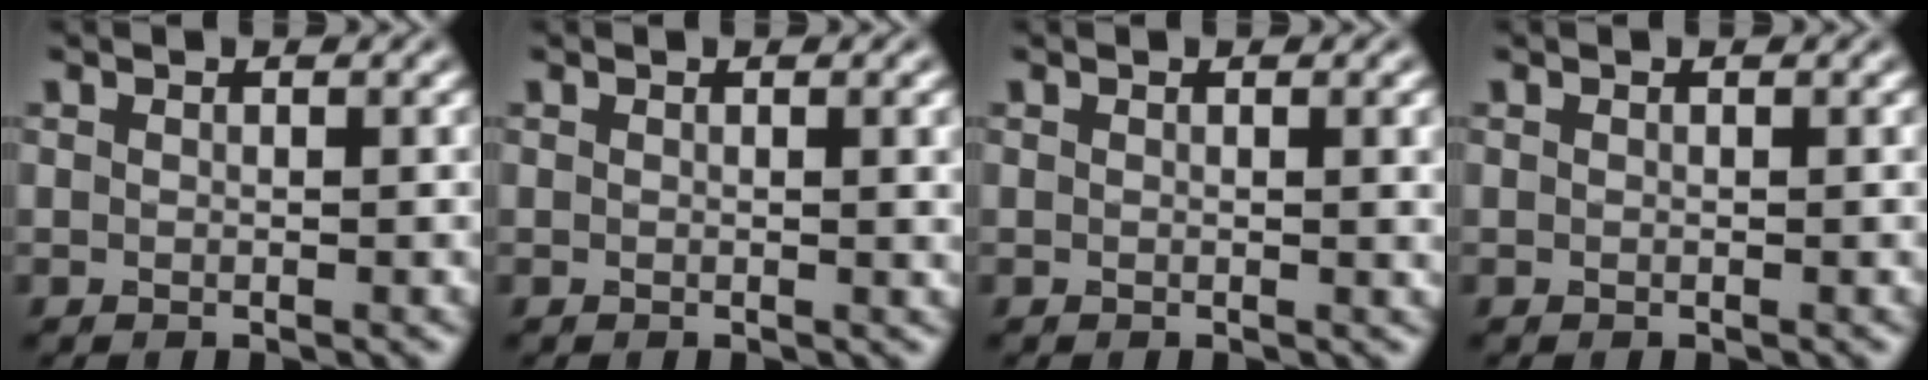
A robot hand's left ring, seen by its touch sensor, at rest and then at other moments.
{"total": 1.8, "force": [0.4, 0.5, 1.6], "torque": [-0.014, 0.003, 0.002]}
{"total": 1.8, "force": [0.4, 0.5, 1.7], "torque": [-0.015, 0.003, 0.002]}
{"total": 0.0}